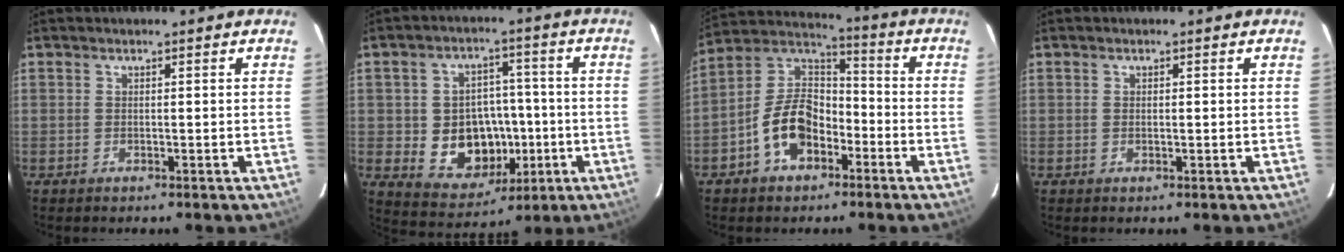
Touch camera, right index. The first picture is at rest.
{"total": 12.1, "force": [-2.2, 10.0, 6.5], "torque": [-0.140, 0.011, -0.013]}
{"total": 12.1, "force": [-5.4, 7.6, 7.7], "torque": [-0.156, 0.030, -0.092]}
{"total": 0.5, "force": [0.1, 0.2, 0.4], "torque": [-0.009, 0.002, 0.002]}